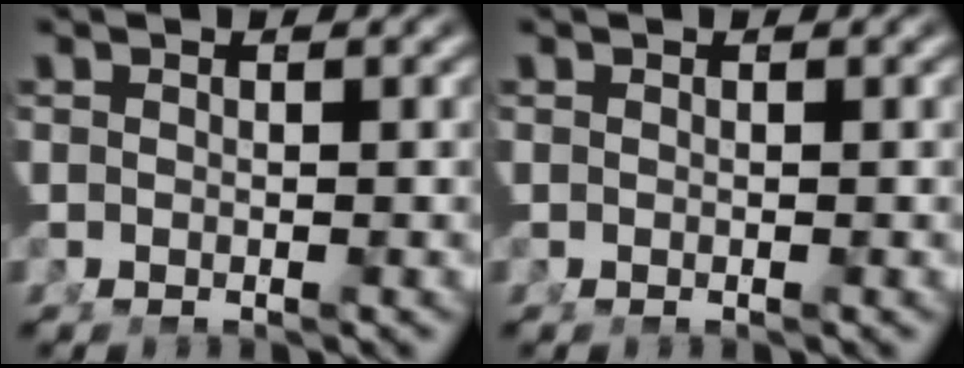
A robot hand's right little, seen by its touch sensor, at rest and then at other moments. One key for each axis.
{"total": 0.0}